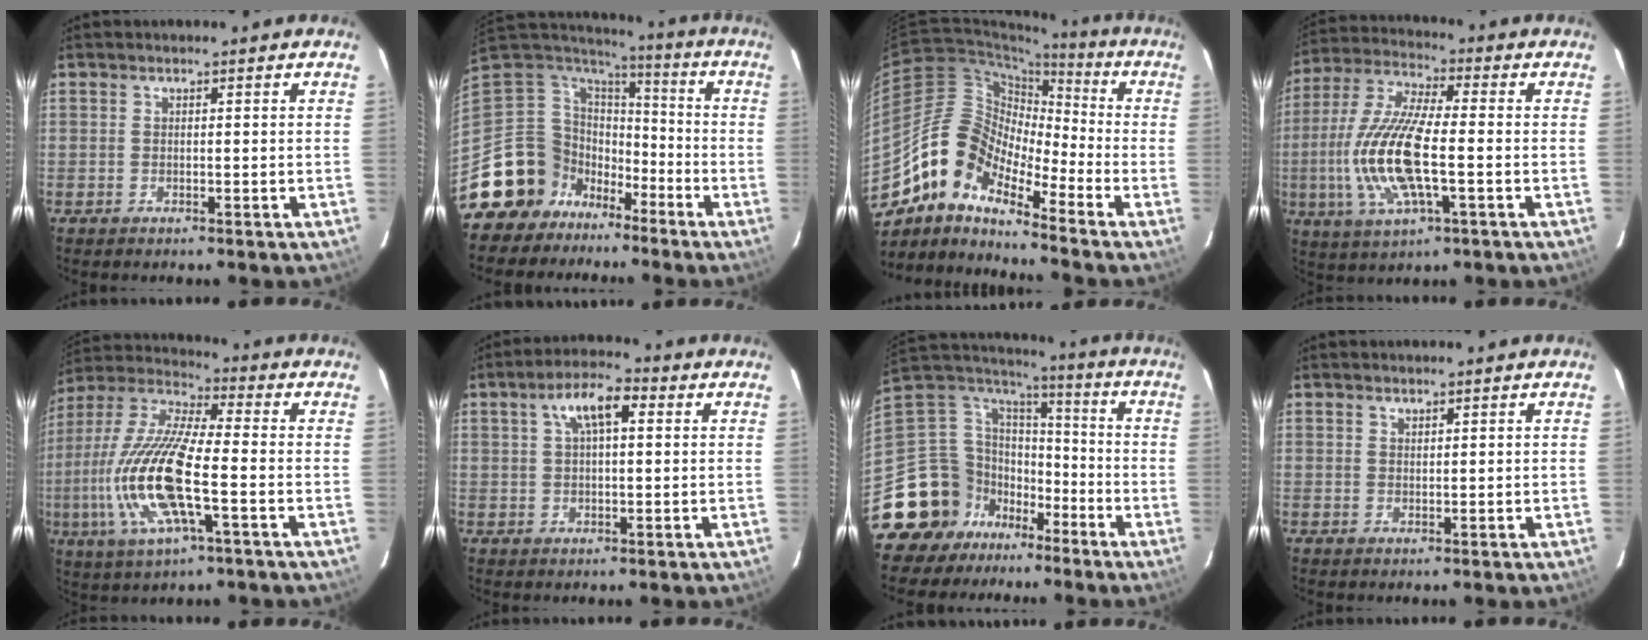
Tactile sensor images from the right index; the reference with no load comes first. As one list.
[{"total": 13.9, "force": [-9.2, 10.2, 1.7], "torque": [-0.068, 0.038, -0.168]}, {"total": 13.1, "force": [-9.6, 5.6, 7.0], "torque": [-0.114, 0.013, -0.205]}, {"total": 16.3, "force": [-2.8, 4.9, 15.3], "torque": [-0.322, -0.005, -0.057]}, {"total": 18.9, "force": [-4.3, 4.7, 17.7], "torque": [-0.374, -0.012, -0.089]}, {"total": 7.1, "force": [2.4, 2.8, 6.0], "torque": [-0.111, 0.021, 0.042]}, {"total": 15.4, "force": [-10.3, 11.2, 2.8], "torque": [-0.089, 0.053, -0.184]}, {"total": 0.8, "force": [0.8, 0.2, 0.1], "torque": [-0.003, 0.002, 0.015]}]